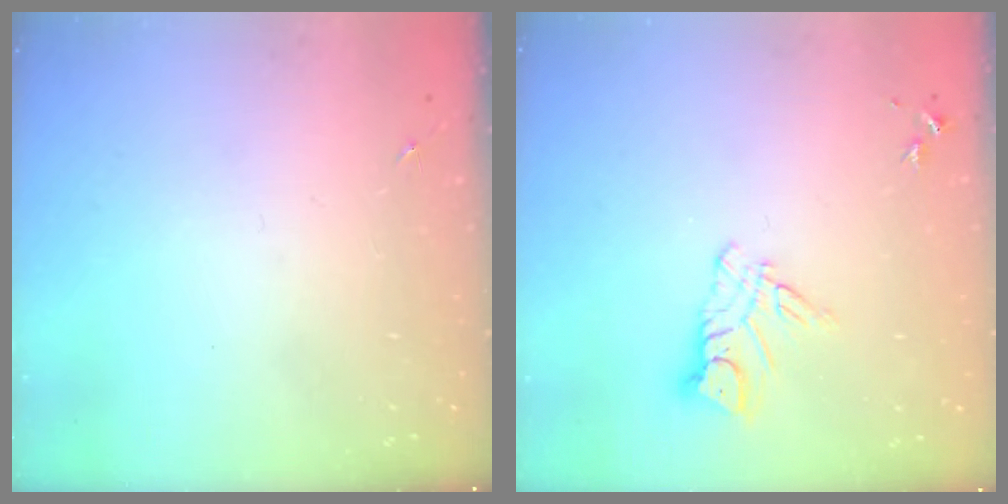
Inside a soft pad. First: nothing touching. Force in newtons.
{"total": 8.6, "press": 8.5, "slide": 0.9}